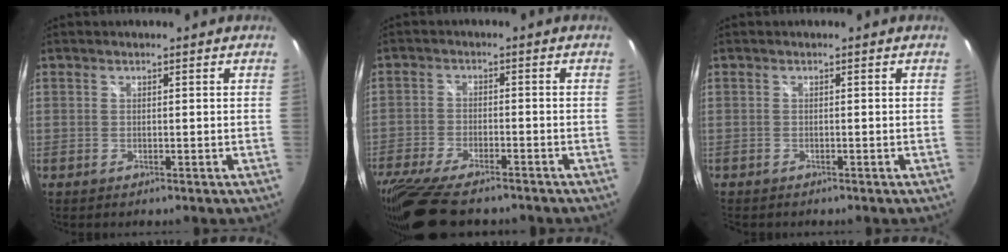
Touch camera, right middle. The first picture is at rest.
{"total": 16.5, "force": [-13.3, 4.6, 8.6], "torque": [-0.193, -0.050, -0.225]}
{"total": 1.0, "force": [-0.9, 0.3, 0.2], "torque": [-0.008, -0.004, -0.015]}